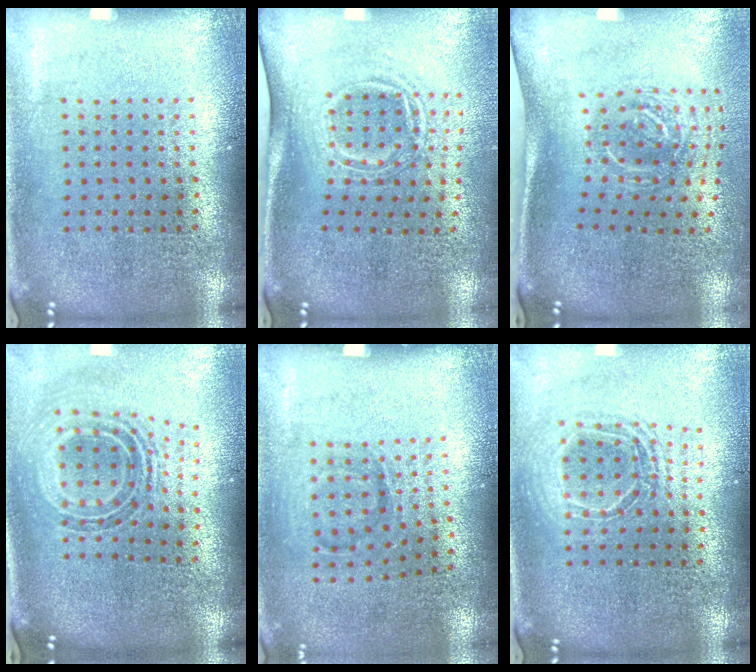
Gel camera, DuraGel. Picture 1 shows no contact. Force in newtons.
{"total": 1.7, "press": 1.2, "slide": 1.2}
{"total": 2.0, "press": 1.3, "slide": 1.5}
{"total": 1.0, "press": 0.9, "slide": 0.5}
{"total": 1.0, "press": 0.7, "slide": 0.7}
{"total": 1.7, "press": 1.4, "slide": 0.9}